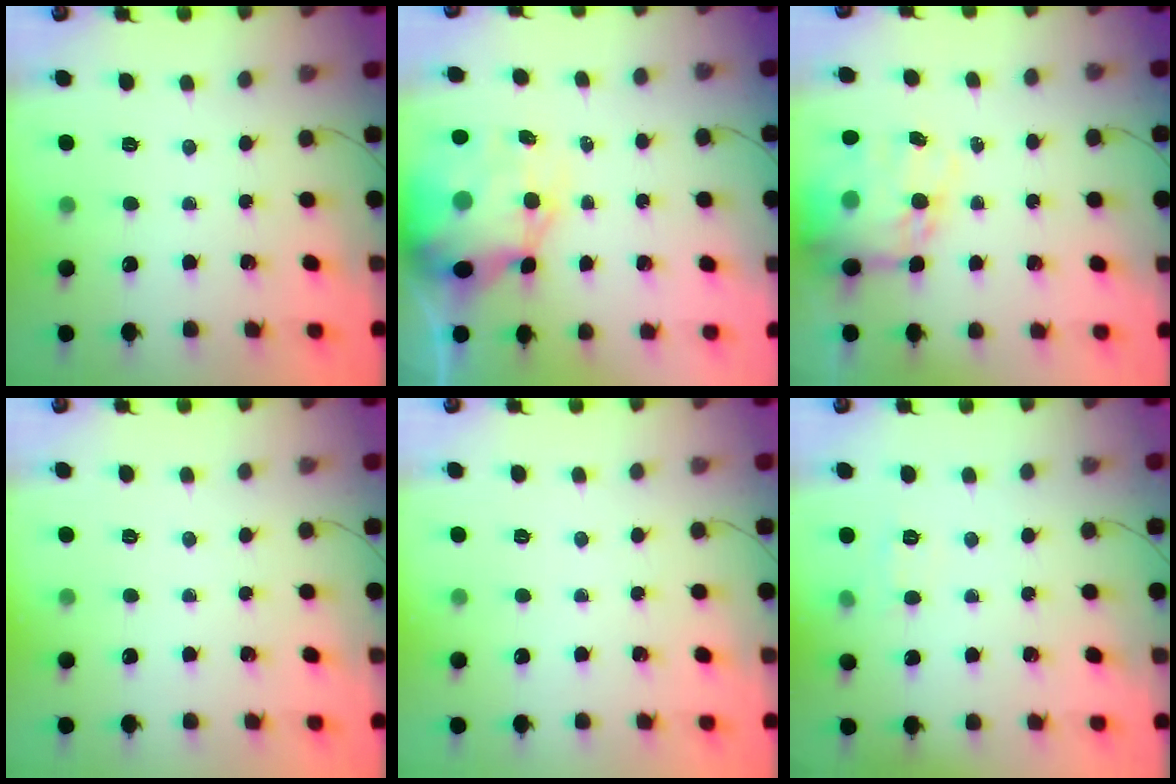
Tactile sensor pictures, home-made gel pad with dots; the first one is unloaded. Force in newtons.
{"total": 8.7, "press": 8.3, "slide": 2.7}
{"total": 15.3, "press": 14.8, "slide": 3.9}
{"total": 0.0}
{"total": 0.0}
{"total": 6.4, "press": 6.2, "slide": 1.4}